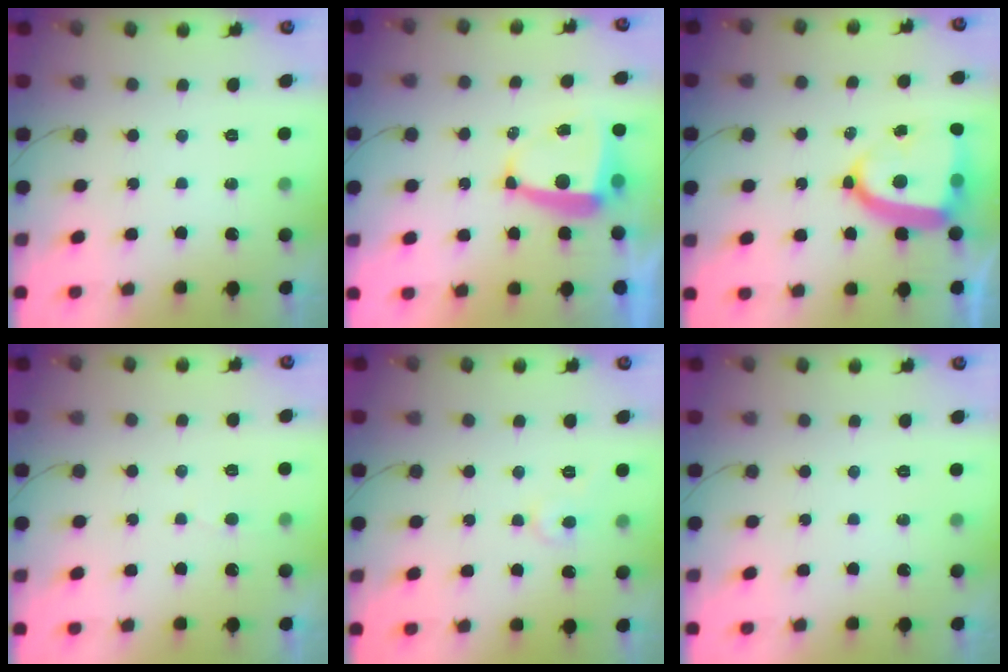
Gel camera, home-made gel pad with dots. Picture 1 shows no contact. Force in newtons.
{"total": 6.9, "press": 6.8, "slide": 0.7}
{"total": 16.0, "press": 15.9, "slide": 1.9}
{"total": 2.0, "press": 2.0, "slide": 0.1}
{"total": 4.8, "press": 4.7, "slide": 0.6}
{"total": 0.0}